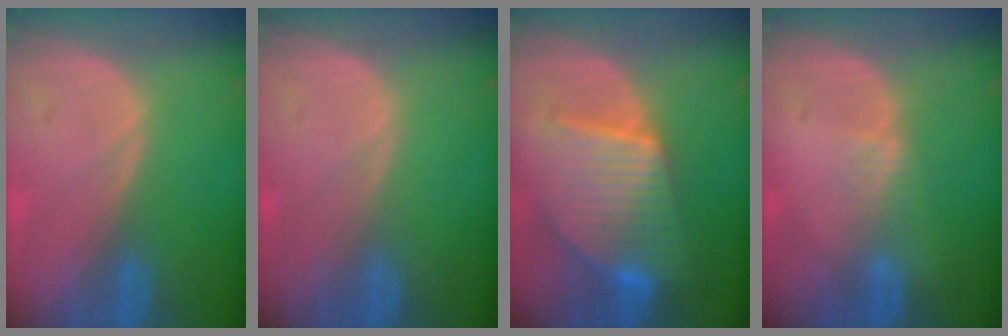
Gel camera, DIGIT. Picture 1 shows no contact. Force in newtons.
{"total": 0.0}
{"total": 10.0, "press": 10.0, "slide": 0.7}
{"total": 1.3, "press": 1.3, "slide": 0.2}